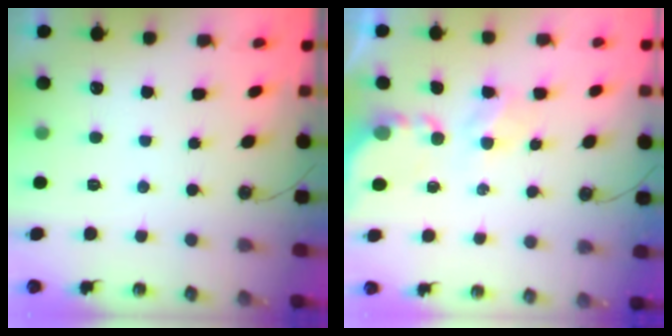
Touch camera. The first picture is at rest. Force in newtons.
{"total": 3.5, "press": 3.5, "slide": 0.3}